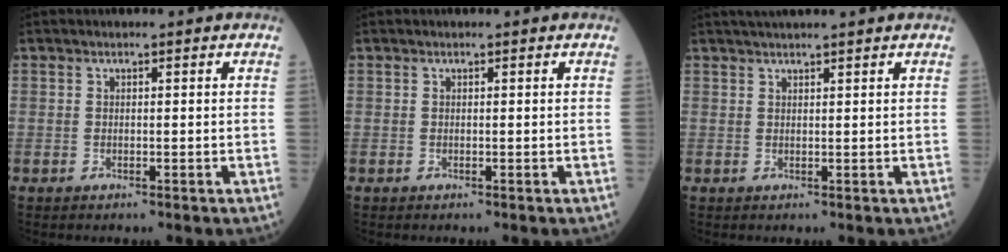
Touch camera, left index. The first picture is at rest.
{"total": 0.0}
{"total": 5.4, "force": [4.7, -0.4, 2.6], "torque": [-0.034, 0.030, 0.070]}